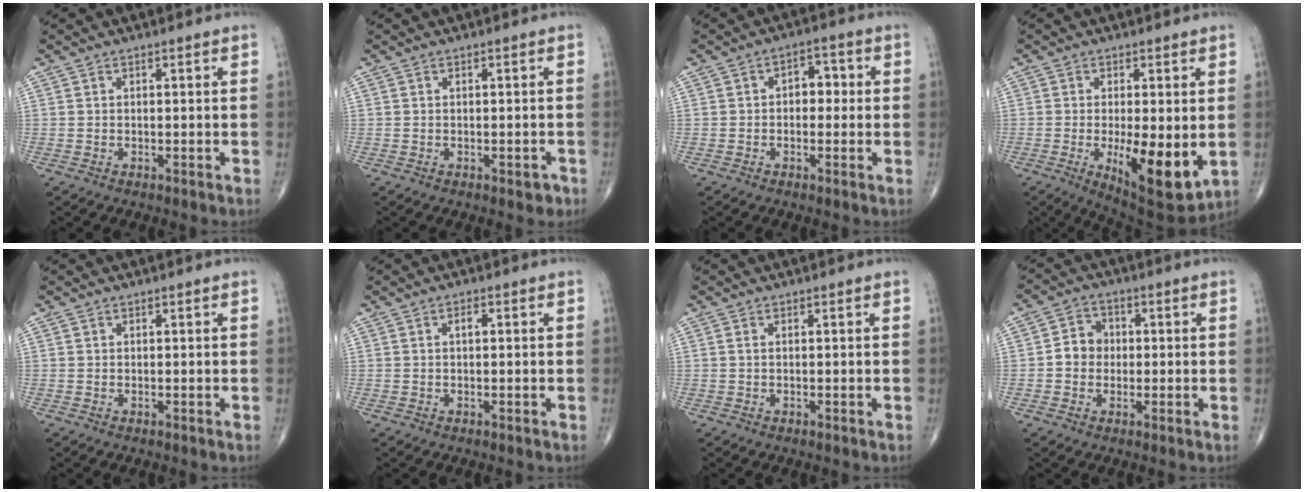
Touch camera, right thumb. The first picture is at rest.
{"total": 1.7, "force": [-0.8, 0.9, 1.1], "torque": [-0.007, 0.003, -0.008]}
{"total": 4.6, "force": [0.1, 3.1, 3.4], "torque": [-0.018, 0.016, -0.007]}
{"total": 12.7, "force": [-2.2, 4.3, 11.7], "torque": [-0.173, -0.030, -0.023]}
{"total": 0.0}
{"total": 1.3, "force": [0.2, 0.6, 1.1], "torque": [-0.014, 0.002, 0.001]}
{"total": 0.5, "force": [0.1, 0.3, 0.5], "torque": [-0.012, 0.005, 0.003]}
{"total": 5.2, "force": [-0.2, 4.6, 2.4], "torque": [-0.022, 0.015, -0.012]}